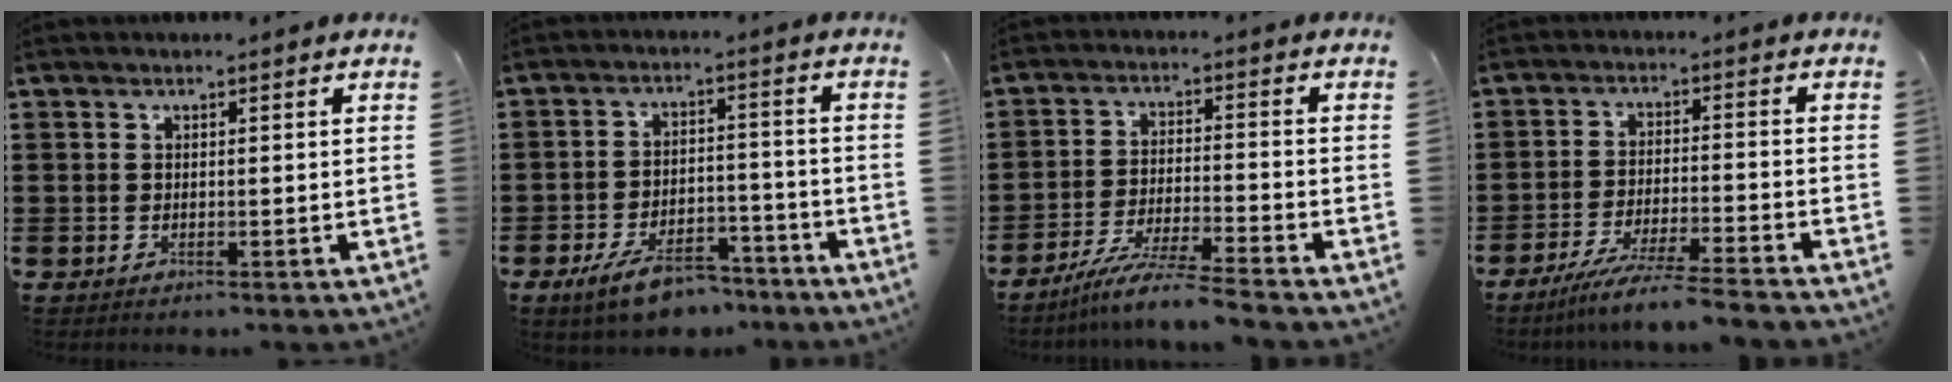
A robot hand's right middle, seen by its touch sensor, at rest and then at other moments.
{"total": 7.3, "force": [-6.0, 2.3, 3.5], "torque": [-0.068, 0.010, -0.114]}
{"total": 6.6, "force": [-5.8, -0.6, 3.0], "torque": [-0.057, -0.018, -0.110]}
{"total": 6.1, "force": [-5.5, -0.6, 2.6], "torque": [-0.050, -0.019, -0.105]}